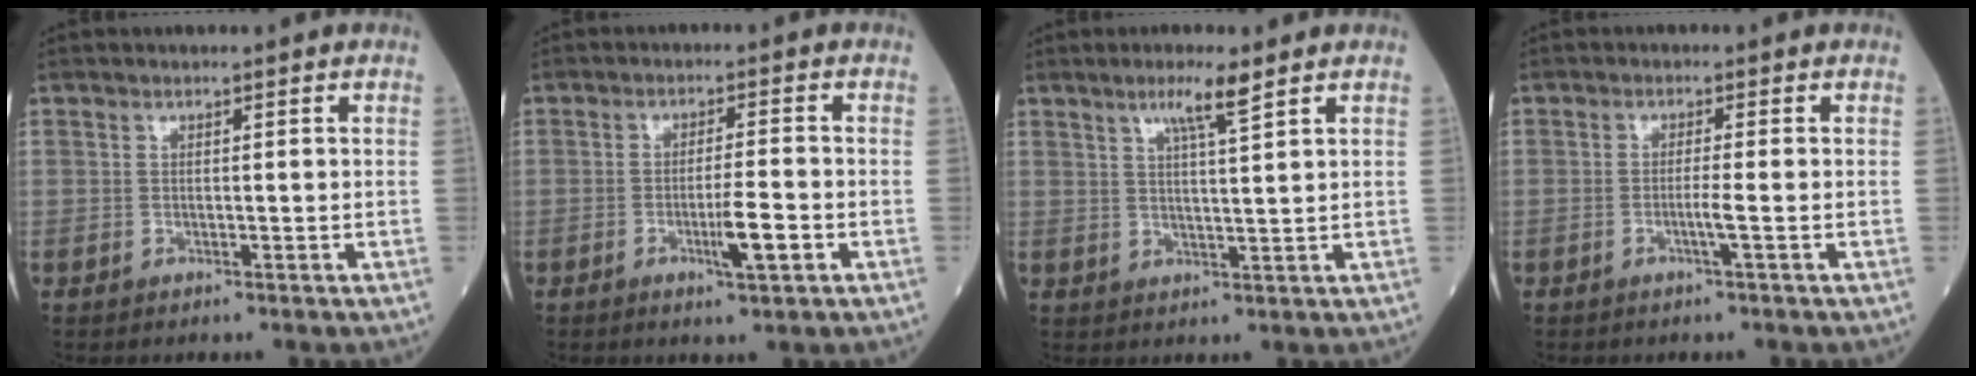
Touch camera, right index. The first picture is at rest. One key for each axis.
{"total": 4.7, "fx": -1.7, "fy": 0.2, "fz": 4.3, "tx": -0.073, "ty": -0.005, "tz": -0.025}
{"total": 4.6, "fx": 3.0, "fy": -0.4, "fz": 3.5, "tx": -0.067, "ty": -0.001, "tz": 0.055}
{"total": 1.7, "fx": -0.6, "fy": -0.6, "fz": 1.5, "tx": -0.028, "ty": -0.001, "tz": -0.013}